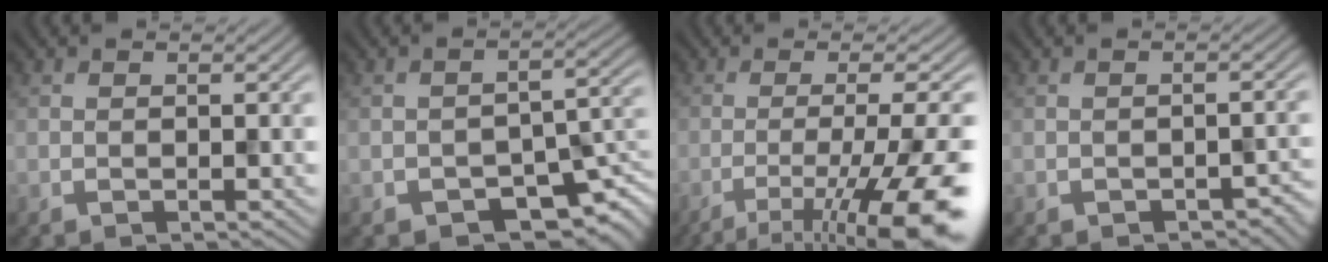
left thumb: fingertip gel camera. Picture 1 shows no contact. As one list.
[{"total": 5.4, "force": [-4.0, 2.7, 2.5], "torque": [-0.026, -0.014, -0.050]}, {"total": 13.1, "force": [-7.0, 3.2, 10.6], "torque": [-0.144, -0.009, -0.094]}, {"total": 1.4, "force": [-1.4, 0.2, 0.2], "torque": [0.005, 0.005, -0.018]}]